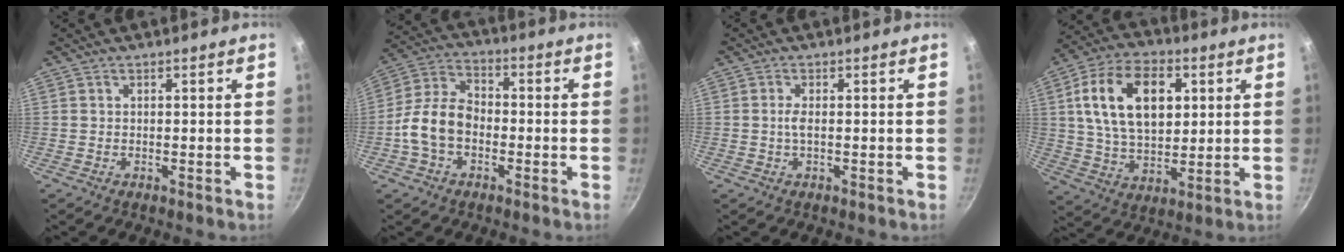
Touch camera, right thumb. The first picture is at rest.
{"total": 10.4, "force": [-2.6, 7.2, 7.1], "torque": [-0.119, 0.036, -0.063]}
{"total": 1.7, "force": [-0.1, 0.5, 1.7], "torque": [-0.043, 0.001, -0.002]}
{"total": 18.2, "force": [4.7, 11.4, 13.5], "torque": [-0.217, -0.003, 0.080]}